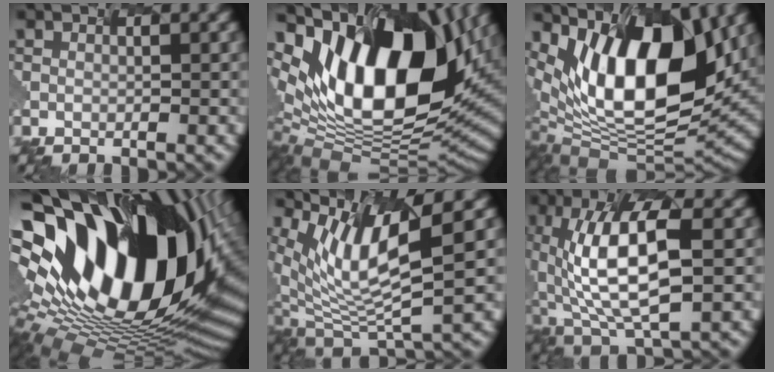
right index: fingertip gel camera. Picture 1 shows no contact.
{"total": 15.6, "force": [4.7, 8.8, 12.0], "torque": [-0.210, 0.004, 0.078]}
{"total": 14.1, "force": [4.8, 6.6, 11.5], "torque": [-0.200, 0.009, 0.074]}
{"total": 20.2, "force": [4.3, 12.0, 15.7], "torque": [-0.288, -0.012, 0.085]}
{"total": 7.9, "force": [3.3, 1.7, 7.0], "torque": [-0.150, -0.001, 0.073]}
{"total": 9.8, "force": [-0.5, 3.7, 9.0], "torque": [-0.173, 0.002, -0.005]}